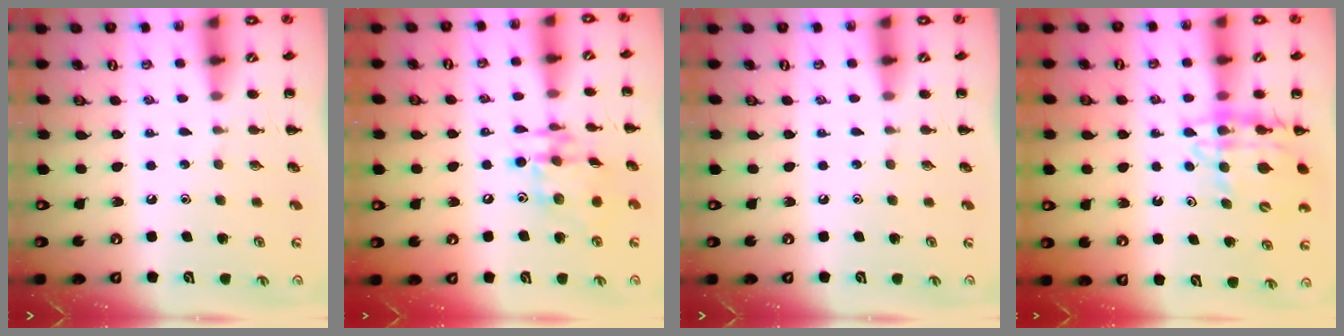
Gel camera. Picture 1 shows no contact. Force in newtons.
{"total": 13.4, "press": 13.3, "slide": 2.0}
{"total": 0.0}
{"total": 12.5, "press": 12.1, "slide": 3.3}